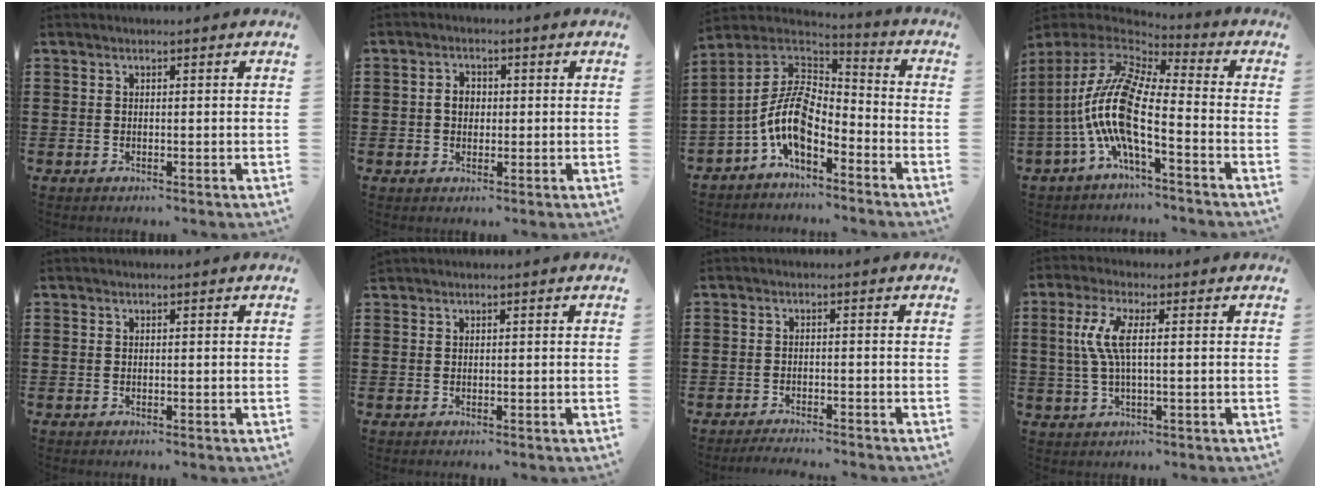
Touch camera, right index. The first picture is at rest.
{"total": 2.6, "force": [0.0, 2.0, 1.8], "torque": [-0.038, 0.008, -0.002]}
{"total": 9.8, "force": [-3.9, 4.5, 7.8], "torque": [-0.189, -0.016, -0.088]}
{"total": 11.7, "force": [-3.8, 2.4, 10.8], "torque": [-0.257, -0.028, -0.092]}
{"total": 0.0}
{"total": 0.0}
{"total": 2.1, "force": [-2.1, -0.2, 0.1], "torque": [-0.004, -0.001, -0.044]}
{"total": 5.8, "force": [0.4, 1.2, 5.6], "torque": [-0.135, -0.010, -0.004]}